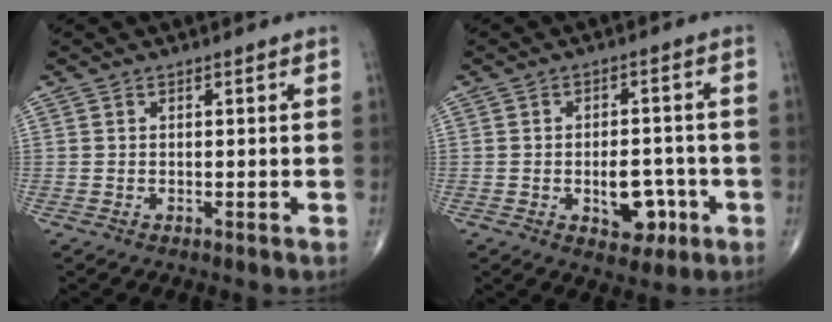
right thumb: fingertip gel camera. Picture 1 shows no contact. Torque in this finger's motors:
{"motor_torque": [2.39, 1.89, 0.34, -0.53, 0.14]}